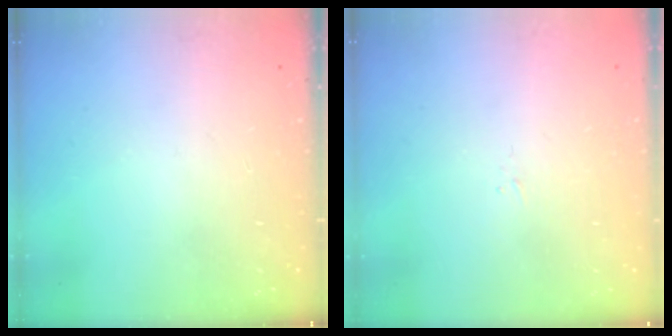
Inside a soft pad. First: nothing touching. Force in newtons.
{"total": 1.6, "press": 1.5, "slide": 0.3}